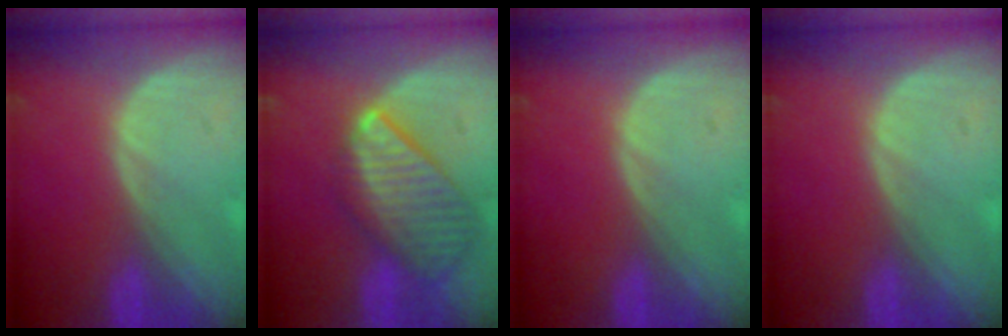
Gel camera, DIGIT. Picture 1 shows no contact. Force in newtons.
{"total": 9.8, "press": 8.5, "slide": 4.8}
{"total": 0.0}
{"total": 0.0}